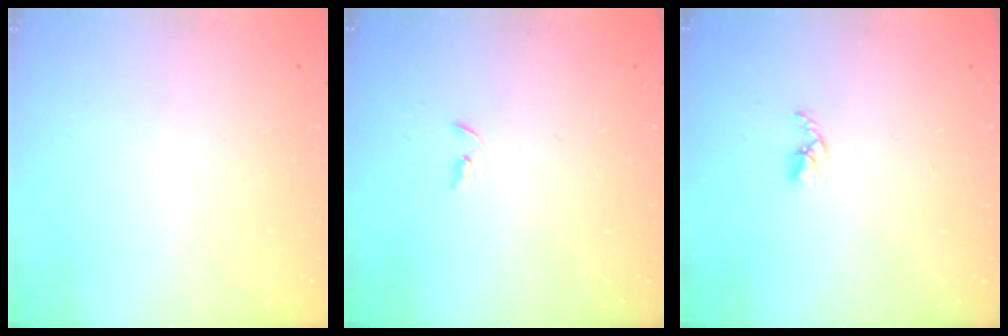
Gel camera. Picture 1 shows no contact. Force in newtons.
{"total": 2.4, "press": 2.3, "slide": 0.2}
{"total": 2.7, "press": 2.7, "slide": 0.5}